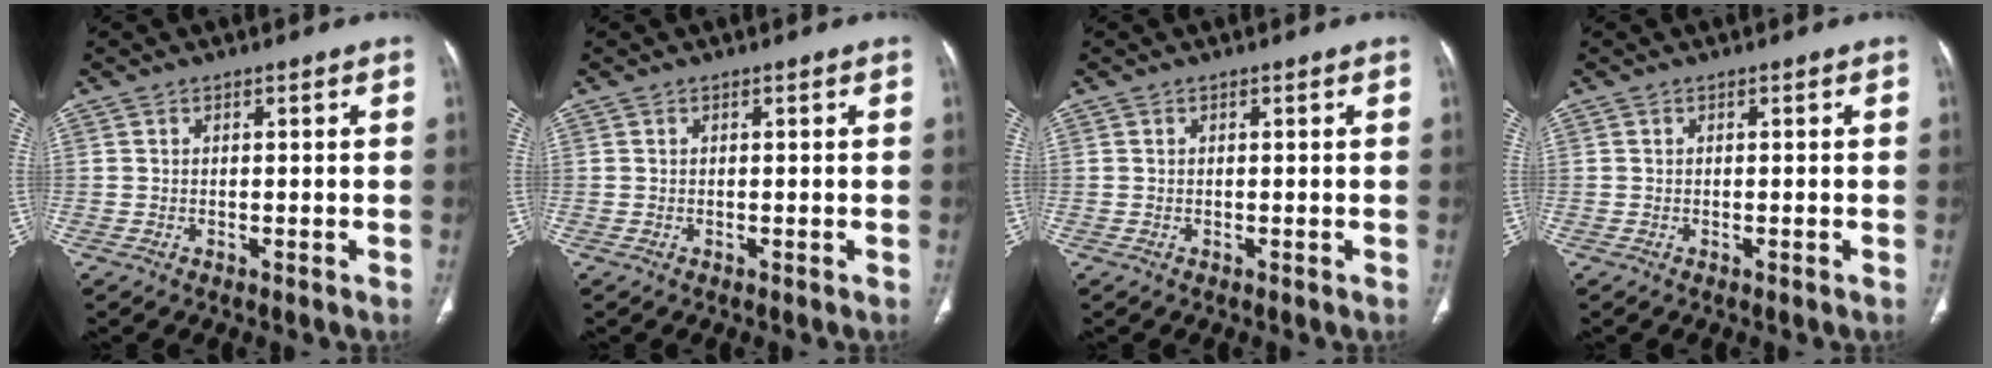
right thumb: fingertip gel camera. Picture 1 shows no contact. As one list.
[{"total": 0.0}, {"total": 0.0}, {"total": 0.0}]